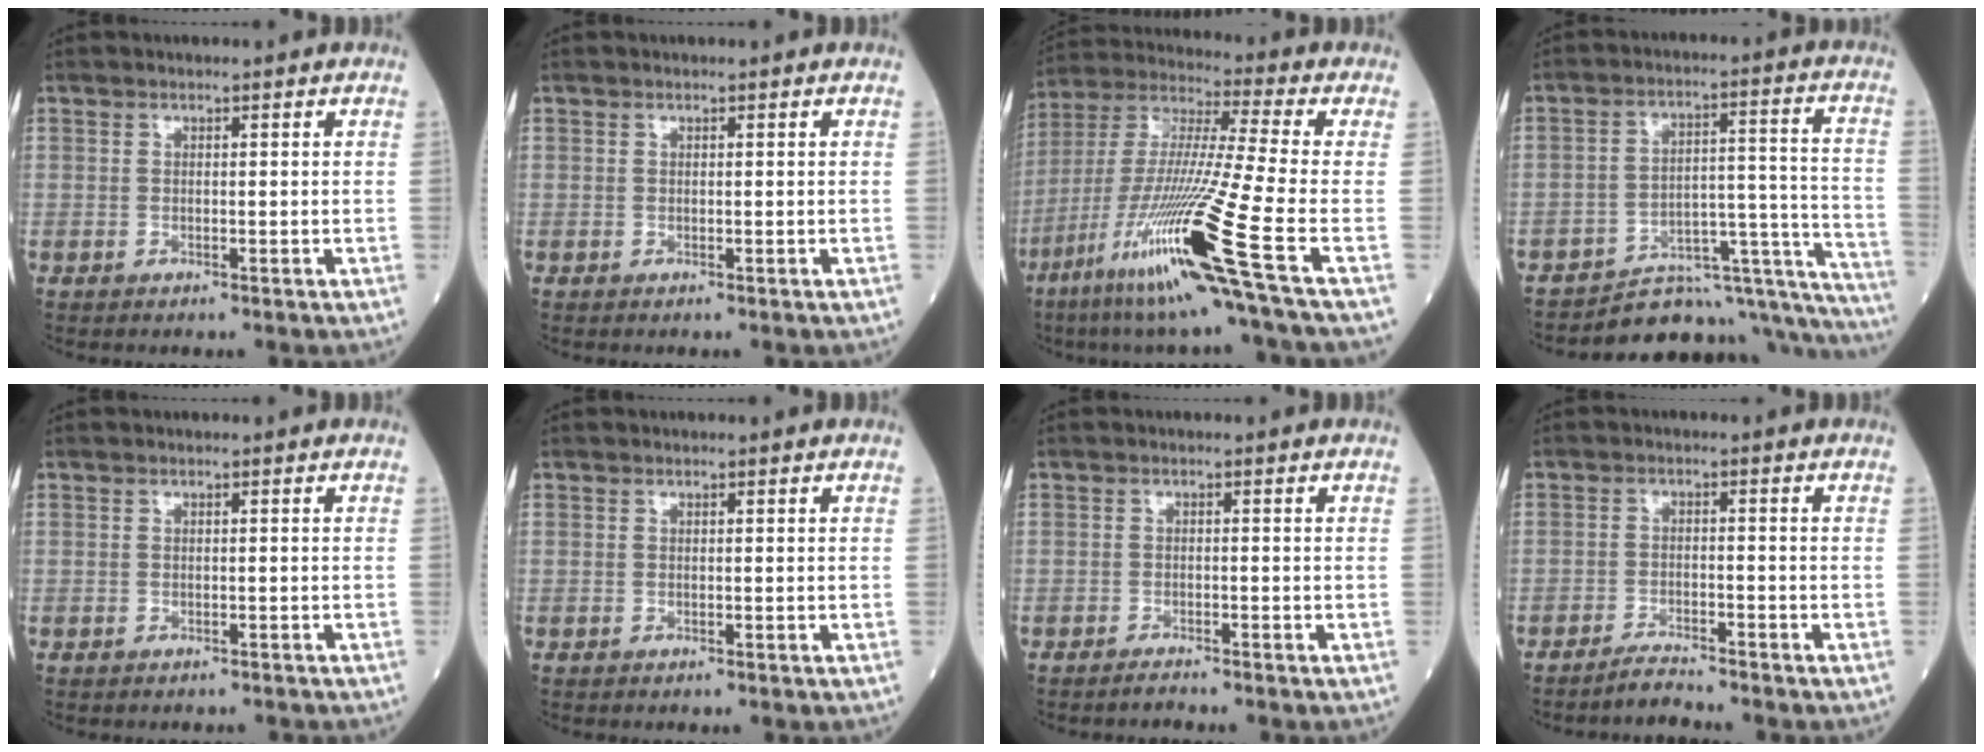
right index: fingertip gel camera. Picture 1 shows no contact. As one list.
[{"total": 0.0}, {"total": 21.1, "force": [-9.6, -1.8, 18.8], "torque": [-0.387, -0.044, -0.186]}, {"total": 19.4, "force": [-18.3, 3.8, 5.3], "torque": [-0.006, 0.062, -0.243]}, {"total": 1.1, "force": [-1.0, 0.3, 0.1], "torque": [-0.005, -0.001, -0.016]}, {"total": 0.0}, {"total": 1.0, "force": [-1.0, -0.1, 0.1], "torque": [-0.005, -0.003, -0.014]}, {"total": 2.6, "force": [-2.6, -0.6, 0.2], "torque": [-0.006, -0.015, -0.045]}]